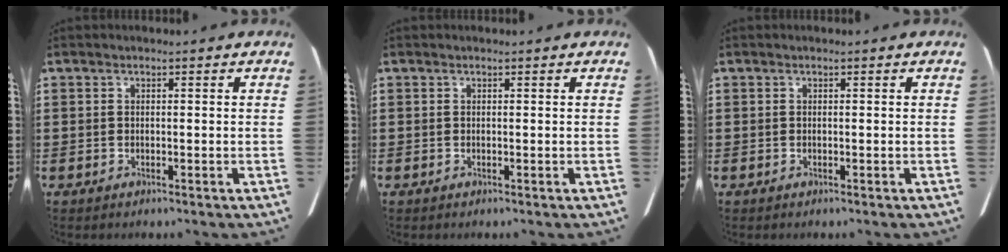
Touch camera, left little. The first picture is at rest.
{"total": 0.0}
{"total": 0.0}